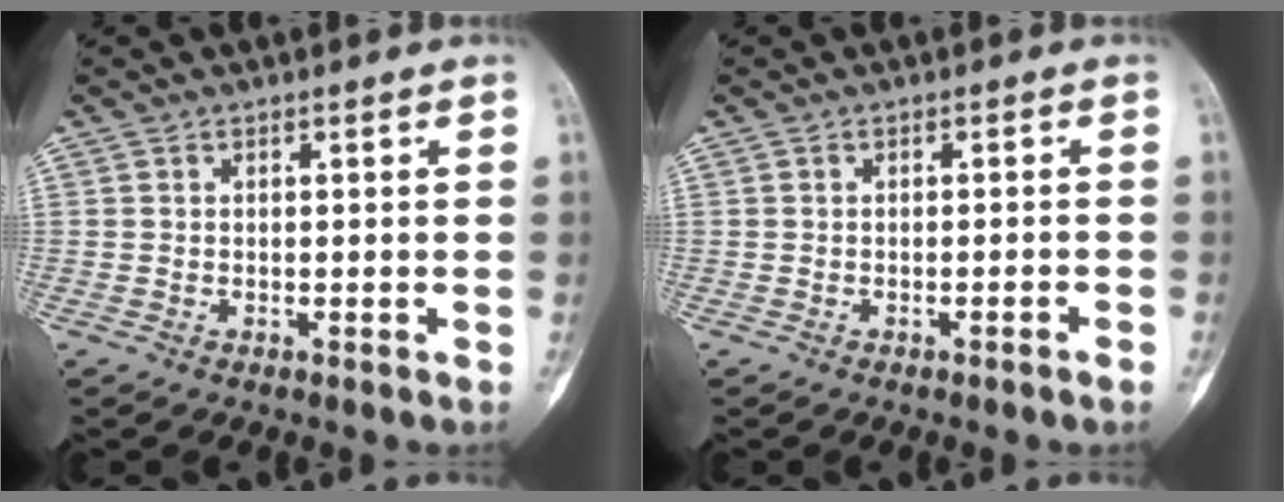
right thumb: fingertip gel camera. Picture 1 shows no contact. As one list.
[{"total": 1.4, "force": [-0.9, 0.0, 1.1], "torque": [-0.025, 0.006, -0.010]}]